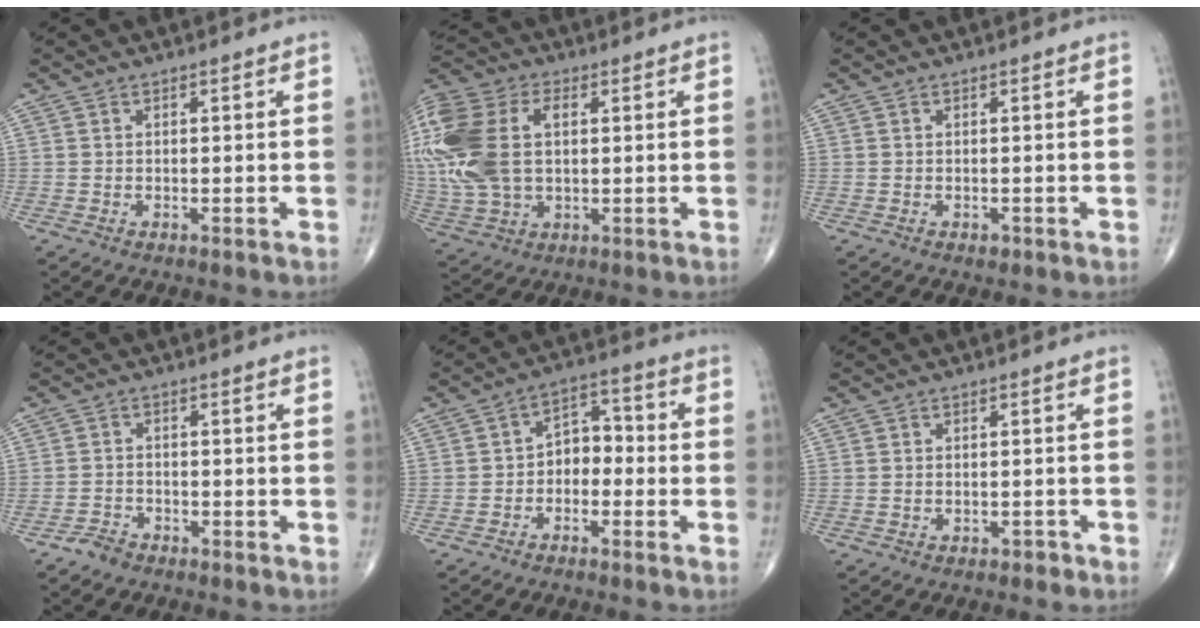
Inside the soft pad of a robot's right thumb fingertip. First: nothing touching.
{"total": 21.7, "force": [2.8, 13.8, 16.5], "torque": [-0.414, 0.015, 0.055]}
{"total": 0.7, "force": [-0.3, 0.5, 0.4], "torque": [-0.005, -0.001, -0.004]}
{"total": 2.6, "force": [-2.2, 1.3, 0.5], "torque": [-0.014, 0.008, -0.042]}
{"total": 6.1, "force": [-1.8, 4.4, 3.8], "torque": [-0.033, 0.039, -0.045]}
{"total": 1.2, "force": [-0.8, 0.8, 0.4], "torque": [-0.007, 0.010, -0.011]}